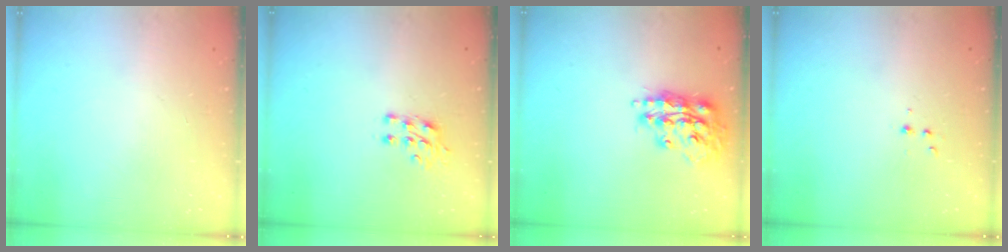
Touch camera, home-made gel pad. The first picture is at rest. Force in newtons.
{"total": 7.1, "press": 7.1, "slide": 0.8}
{"total": 16.2, "press": 16.2, "slide": 1.4}
{"total": 2.9, "press": 2.7, "slide": 1.1}